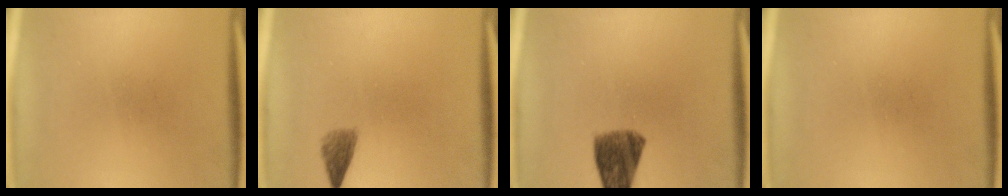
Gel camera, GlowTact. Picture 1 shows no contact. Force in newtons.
{"total": 2.2}
{"total": 8.1}
{"total": 0.0}